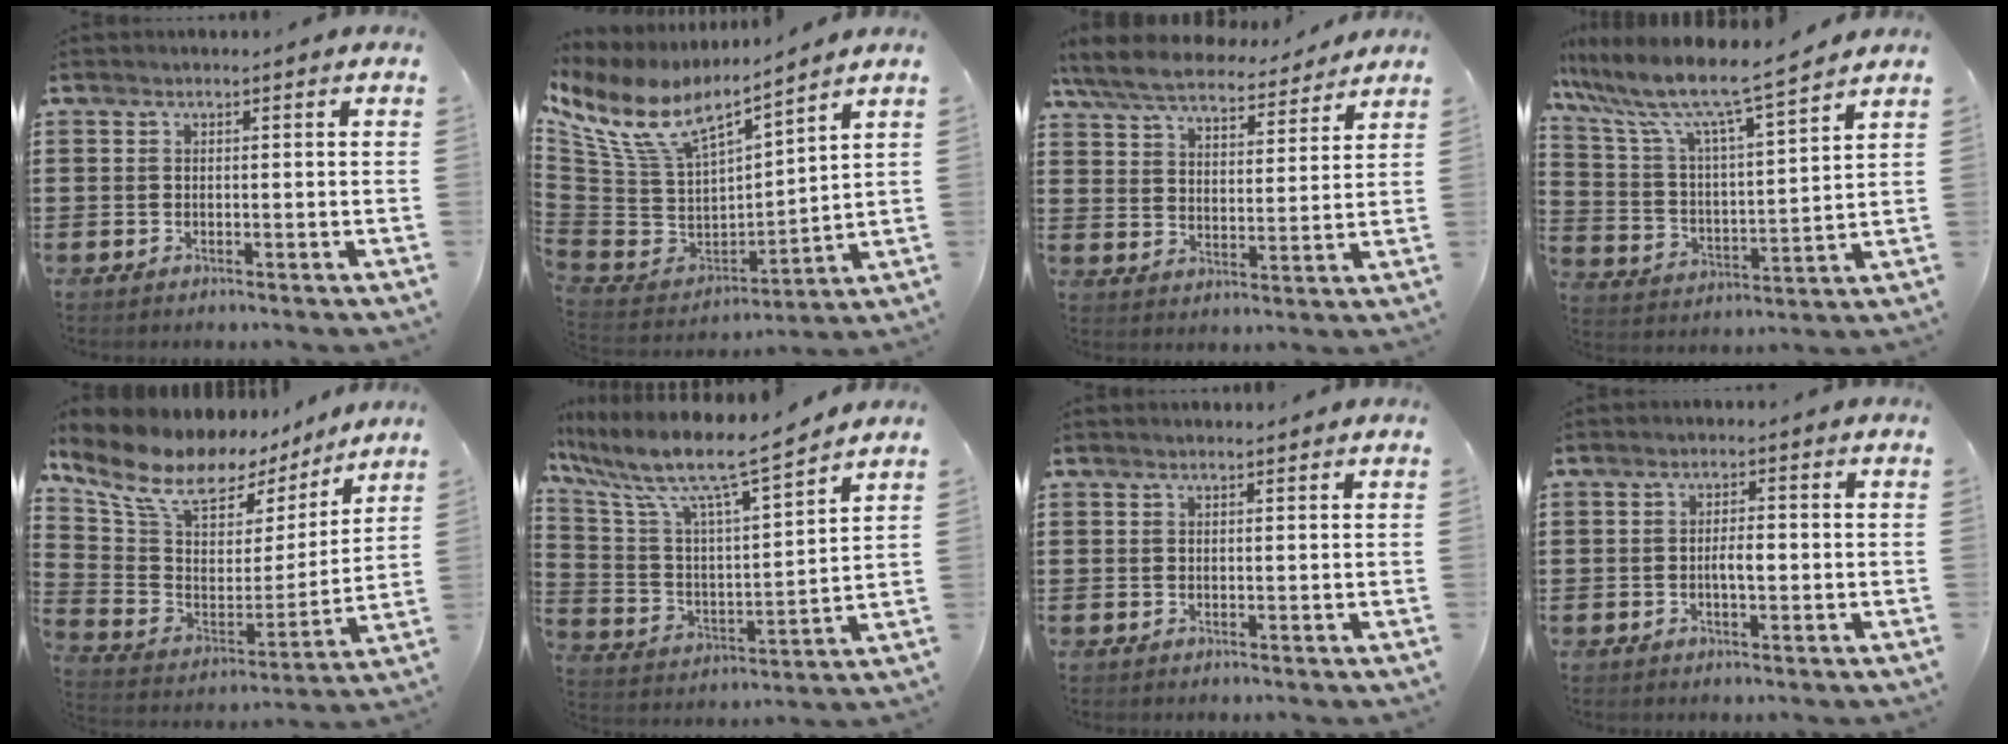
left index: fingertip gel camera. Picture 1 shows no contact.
{"total": 10.1, "force": [6.9, 3.9, 6.2], "torque": [-0.163, -0.047, 0.120]}
{"total": 7.2, "force": [6.8, 0.9, 2.2], "torque": [-0.074, -0.038, 0.119]}
{"total": 8.5, "force": [7.4, 0.1, 4.2], "torque": [-0.115, -0.054, 0.120]}
{"total": 11.8, "force": [9.3, 5.0, 5.4], "torque": [-0.148, -0.056, 0.164]}
{"total": 9.7, "force": [7.9, 0.9, 5.6], "torque": [-0.143, -0.059, 0.126]}
{"total": 0.7, "force": [0.5, 0.1, 0.4], "torque": [-0.008, 0.001, 0.010]}
{"total": 2.8, "force": [-0.3, 0.8, 2.6], "torque": [-0.048, 0.002, -0.006]}